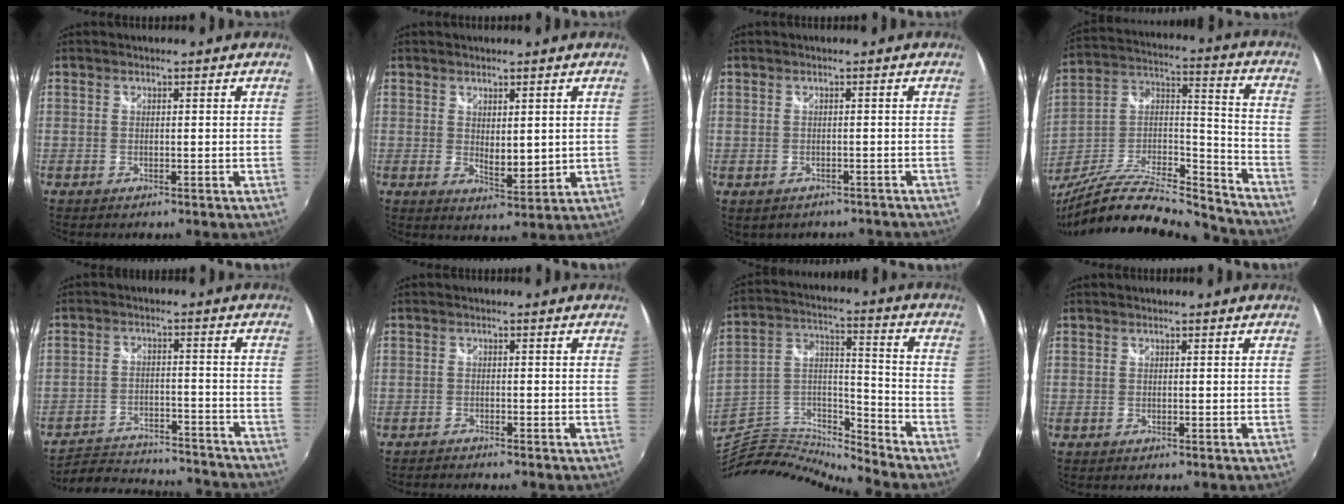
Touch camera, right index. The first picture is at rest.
{"total": 4.8, "force": [1.5, 2.4, 3.9], "torque": [-0.061, -0.012, 0.031]}
{"total": 3.6, "force": [-2.3, 2.4, 1.2], "torque": [-0.026, -0.008, -0.024]}
{"total": 24.1, "force": [-21.0, 4.9, 10.8], "torque": [-0.191, -0.005, -0.352]}
{"total": 19.9, "force": [-18.2, 5.0, 6.2], "torque": [-0.135, 0.009, -0.243]}
{"total": 2.4, "force": [-2.3, 0.1, 0.5], "torque": [-0.026, -0.010, -0.042]}
{"total": 13.1, "force": [-12.9, 0.5, 2.5], "torque": [-0.057, 0.027, -0.264]}
{"total": 0.0}